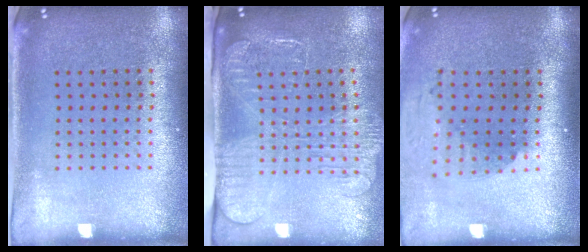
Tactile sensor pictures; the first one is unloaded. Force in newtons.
{"total": 2.6, "press": 2.0, "slide": 1.6}
{"total": 2.0, "press": 1.5, "slide": 1.4}